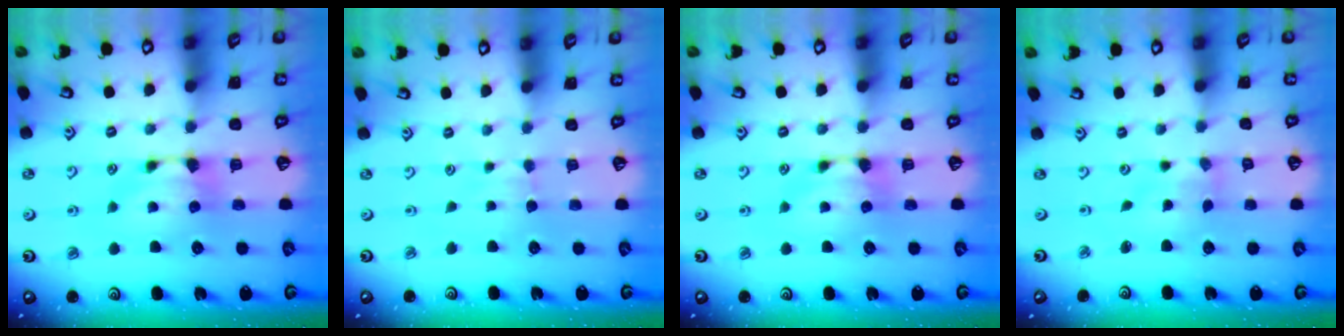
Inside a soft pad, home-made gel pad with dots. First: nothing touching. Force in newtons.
{"total": 2.1, "press": 2.1, "slide": 0.4}
{"total": 0.0}
{"total": 1.9, "press": 1.6, "slide": 0.9}